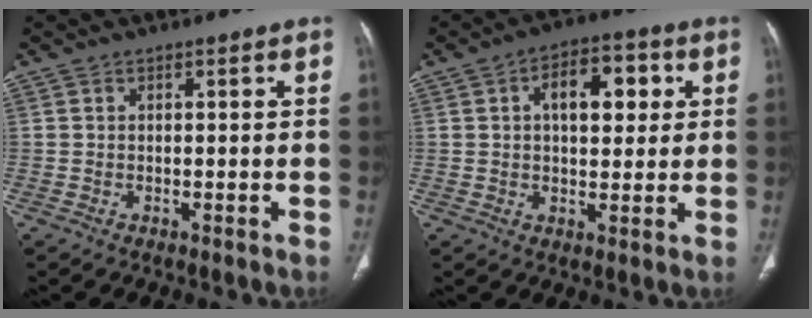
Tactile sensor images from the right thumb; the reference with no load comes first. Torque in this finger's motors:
{"motor_torque": [1.29, 1.60, 0.57, -0.37, 0.00]}